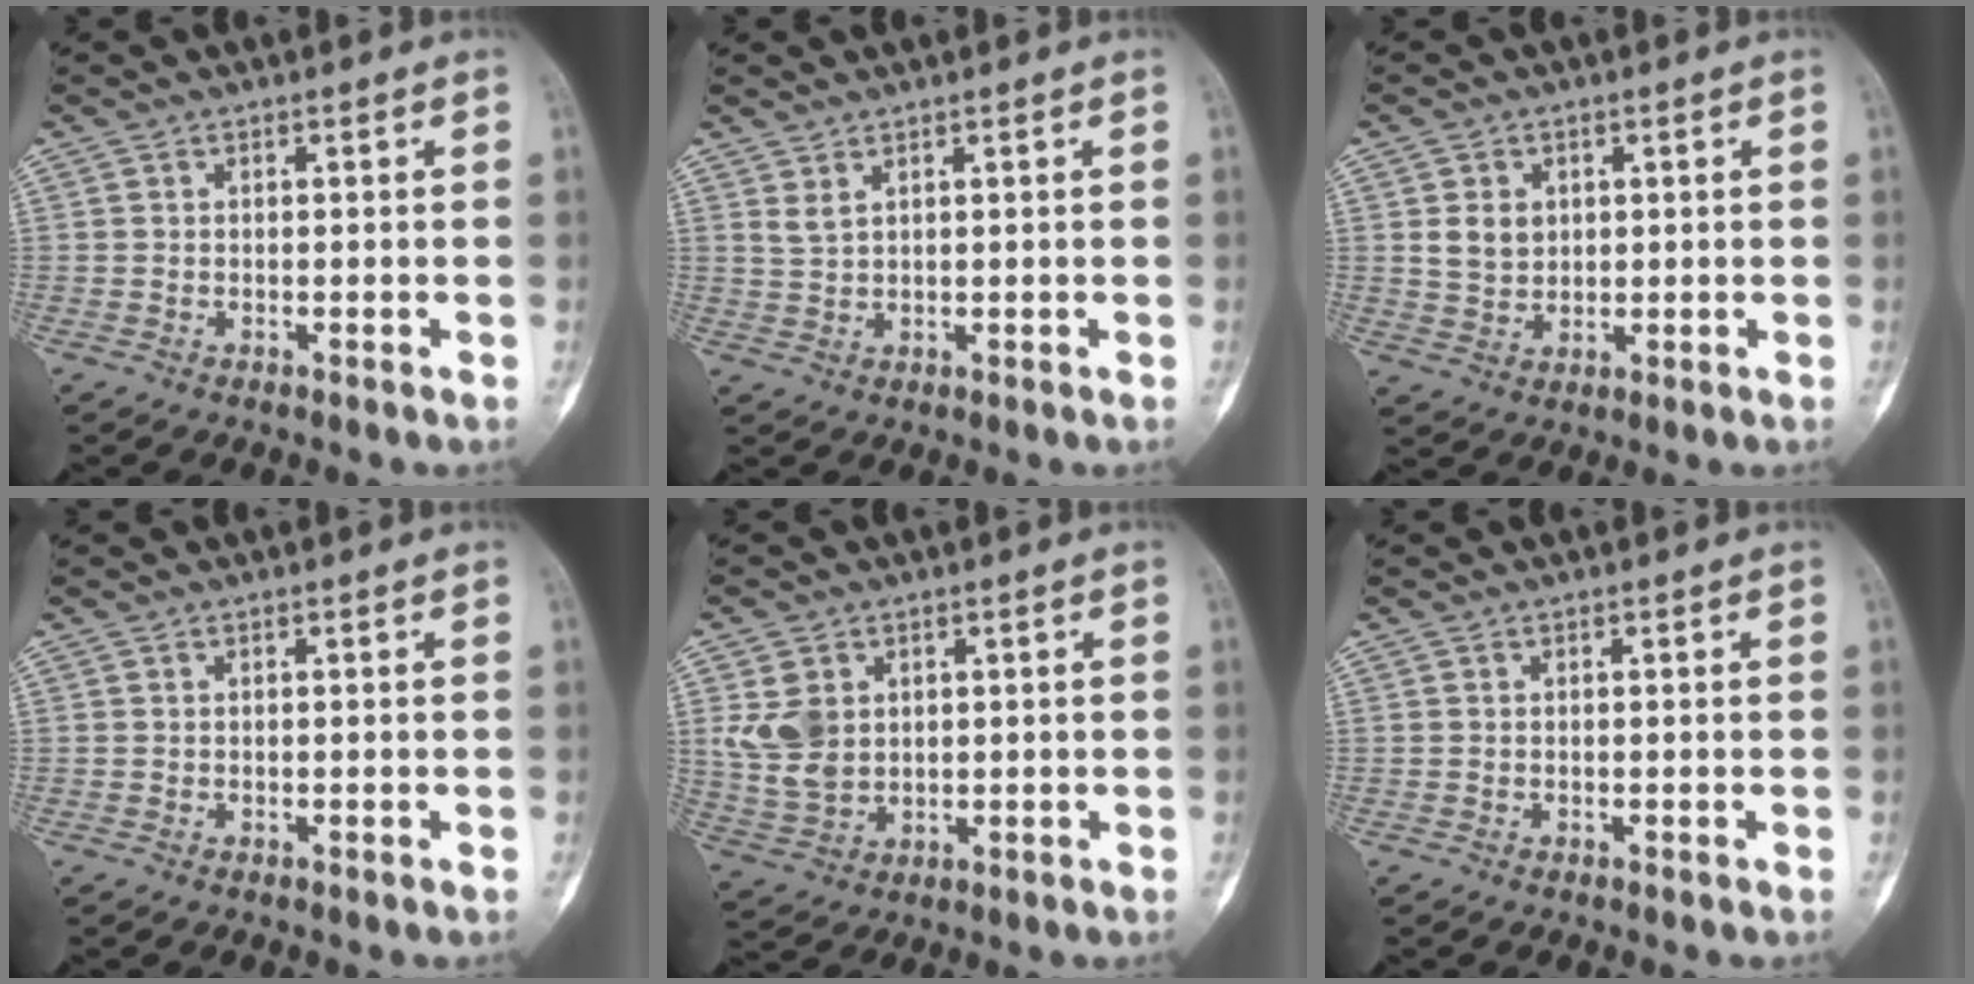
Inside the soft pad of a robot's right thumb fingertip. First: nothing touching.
{"total": 1.9, "force": [1.4, 0.6, 1.2], "torque": [-0.025, -0.007, 0.034]}
{"total": 4.9, "force": [1.2, 3.9, 2.6], "torque": [-0.025, -0.009, 0.027]}
{"total": 0.0}
{"total": 8.0, "force": [2.0, 6.1, 4.7], "torque": [-0.078, -0.007, 0.053]}
{"total": 0.0}